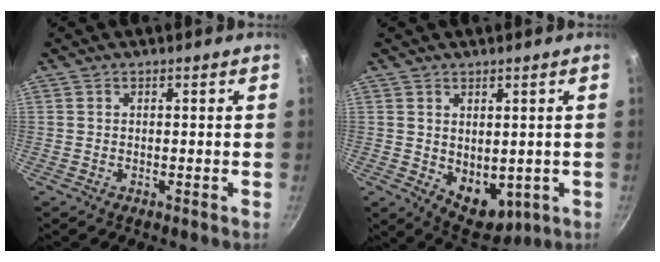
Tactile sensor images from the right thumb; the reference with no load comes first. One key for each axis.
{"total": 7.9, "fx": 0.1, "fy": 5.3, "fz": 5.8, "tx": -0.056, "ty": -0.019, "tz": 0.022}